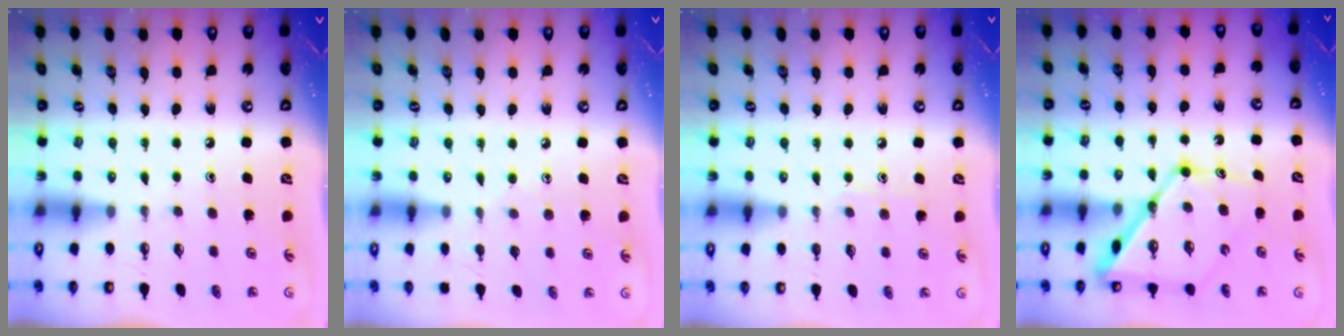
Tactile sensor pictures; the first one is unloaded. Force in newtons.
{"total": 6.1, "press": 6.0, "slide": 0.6}
{"total": 5.5, "press": 5.5, "slide": 0.5}
{"total": 14.2, "press": 14.1, "slide": 1.4}